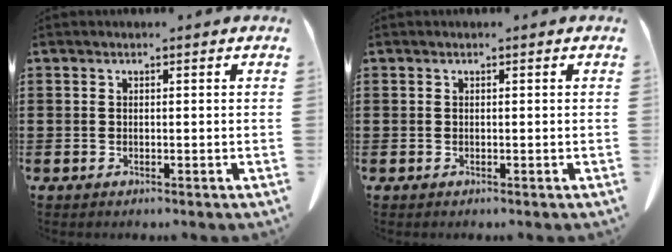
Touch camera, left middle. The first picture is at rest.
{"total": 0.0}